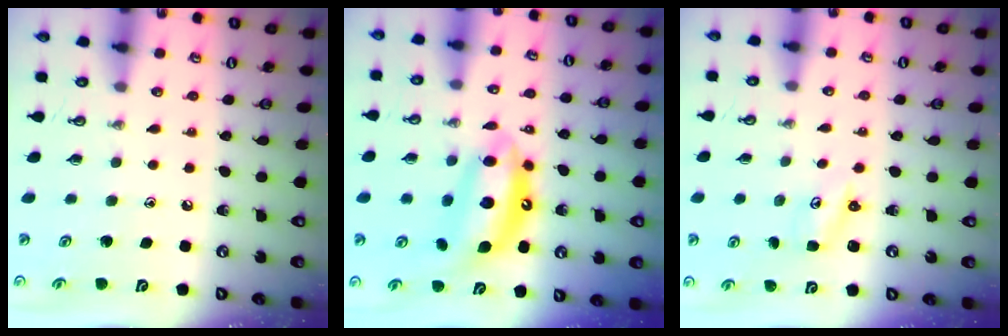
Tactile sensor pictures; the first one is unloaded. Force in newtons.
{"total": 11.6, "press": 11.6, "slide": 1.3}
{"total": 1.9, "press": 1.9, "slide": 0.3}